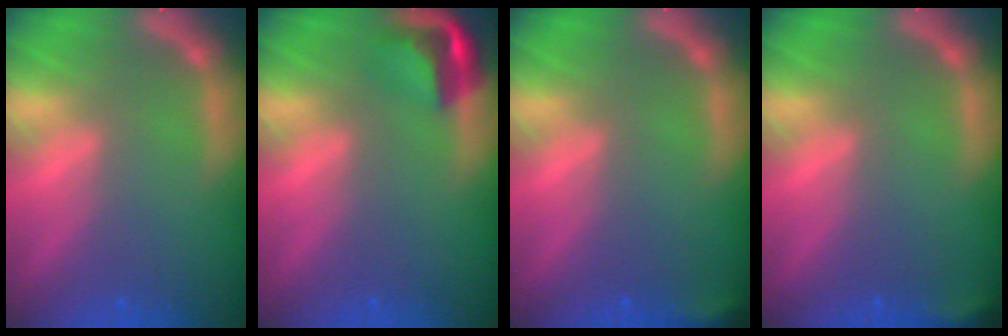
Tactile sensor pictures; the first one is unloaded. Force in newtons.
{"total": 3.9}
{"total": 1.9}
{"total": 1.9}